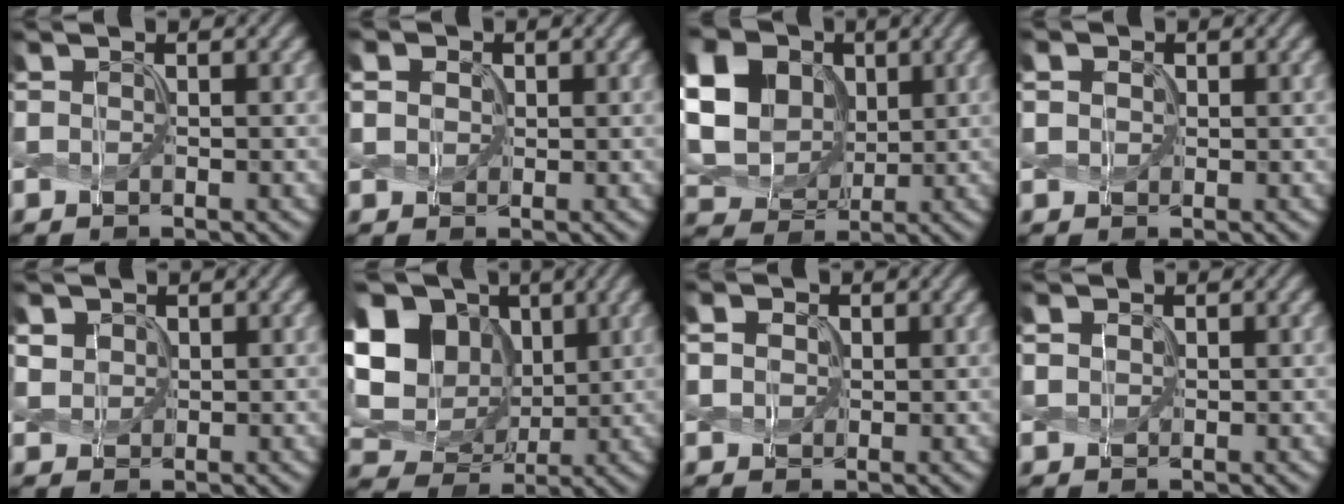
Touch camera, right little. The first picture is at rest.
{"total": 3.7, "force": [1.7, 2.7, 1.9], "torque": [-0.044, 0.017, 0.011]}
{"total": 14.6, "force": [4.2, 11.7, 7.7], "torque": [-0.191, 0.025, 0.078]}
{"total": 2.5, "force": [1.2, 1.9, 1.2], "torque": [-0.028, 0.014, 0.006]}
{"total": 2.6, "force": [1.4, 1.9, 1.0], "torque": [-0.043, 0.005, 0.036]}
{"total": 13.7, "force": [3.7, 10.6, 7.9], "torque": [-0.188, 0.027, 0.068]}
{"total": 4.6, "force": [2.1, 3.3, 2.4], "torque": [-0.059, 0.019, 0.014]}
{"total": 1.4, "force": [0.7, 1.1, 0.5], "torque": [-0.016, 0.007, 0.007]}